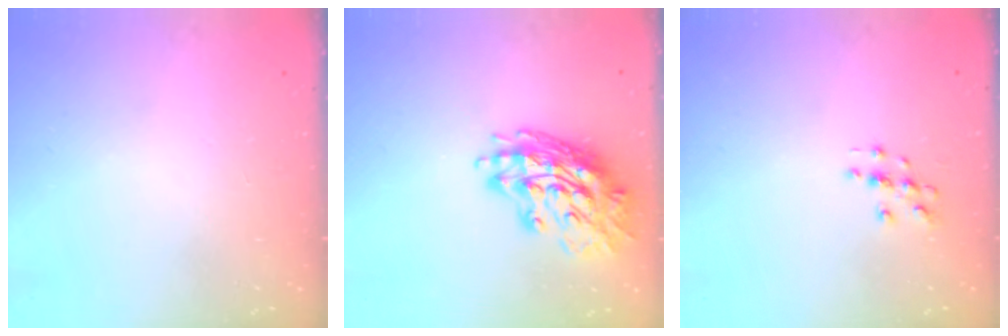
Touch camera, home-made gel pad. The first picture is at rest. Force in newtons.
{"total": 16.9, "press": 16.8, "slide": 1.2}
{"total": 2.9, "press": 2.9, "slide": 0.3}